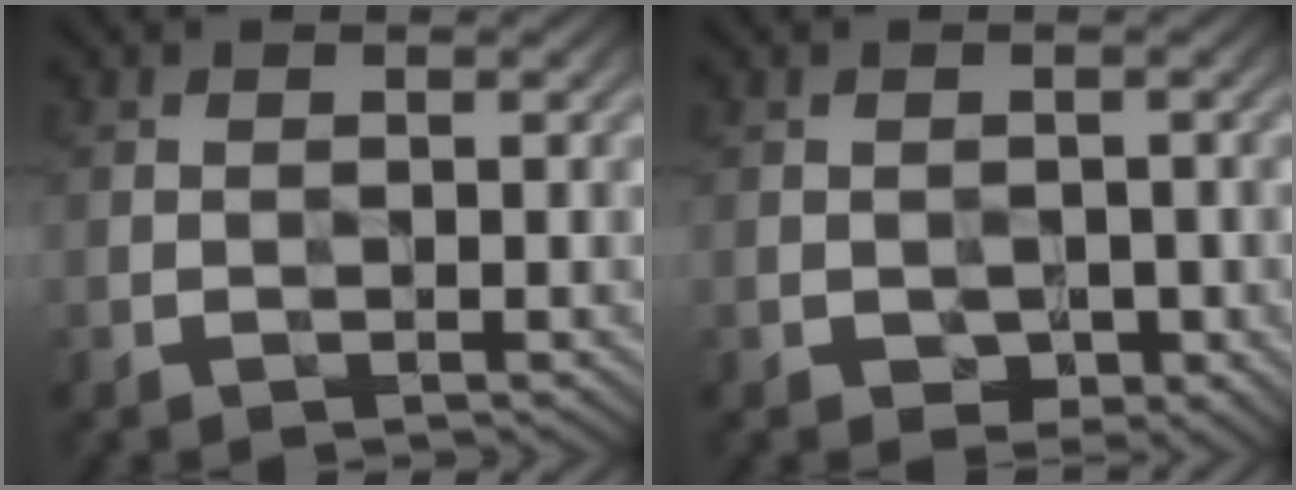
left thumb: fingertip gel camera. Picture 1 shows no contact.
{"total": 3.2, "force": [-1.3, 2.5, 1.6], "torque": [-0.016, 0.001, -0.015]}